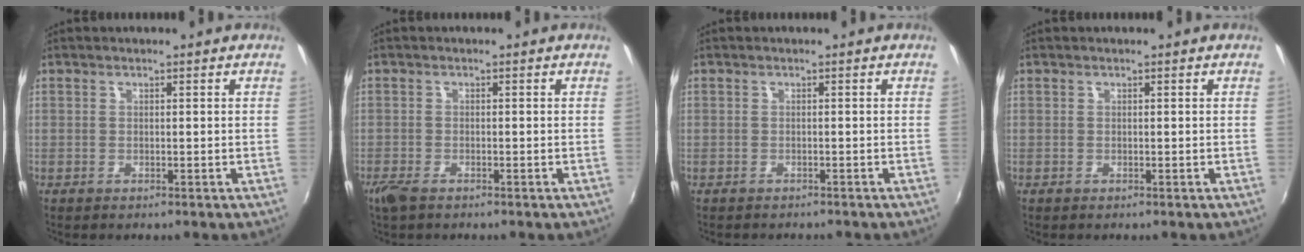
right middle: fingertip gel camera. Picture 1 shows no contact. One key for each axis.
{"total": 2.8, "fx": -2.0, "fy": 1.1, "fz": 1.7, "tx": -0.040, "ty": -0.009, "tz": -0.041}
{"total": 1.2, "fx": -0.9, "fy": 0.7, "fz": -0.1, "tx": -0.005, "ty": 0.000, "tz": -0.016}
{"total": 0.0}